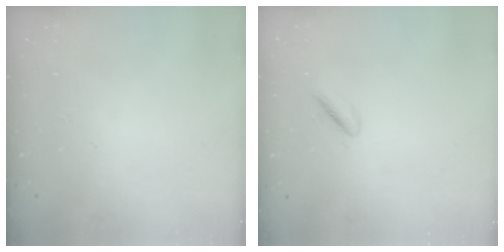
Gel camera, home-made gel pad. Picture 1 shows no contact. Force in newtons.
{"total": 2.0, "press": 1.7, "slide": 1.1}